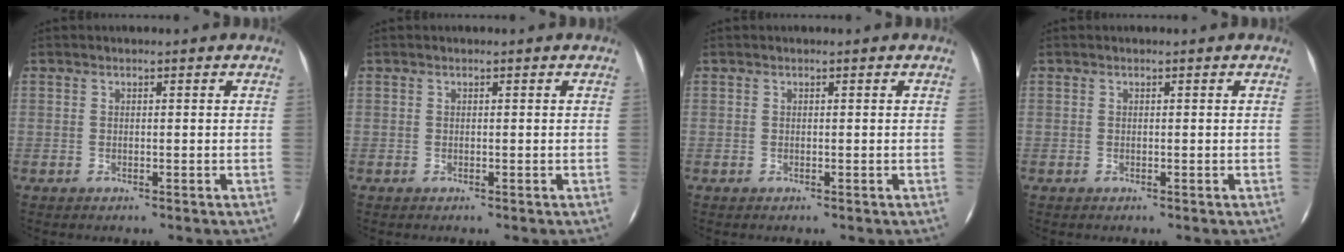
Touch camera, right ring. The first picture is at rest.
{"total": 0.0}
{"total": 0.0}
{"total": 0.0}